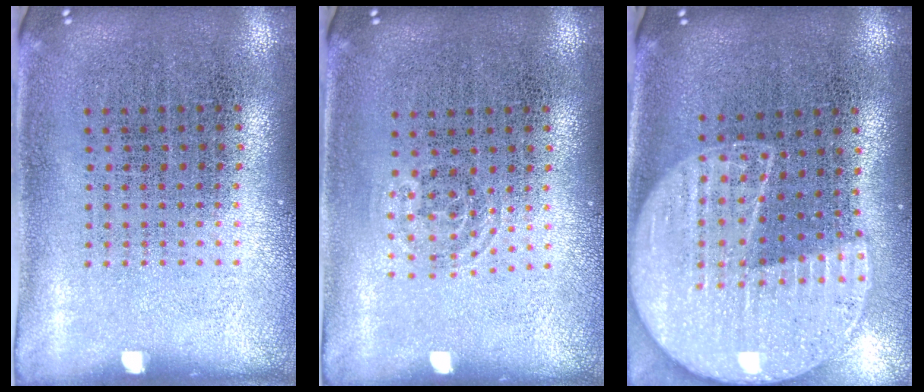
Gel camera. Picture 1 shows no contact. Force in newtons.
{"total": 0.8, "press": 0.5, "slide": 0.6}
{"total": 2.1, "press": 1.9, "slide": 0.9}